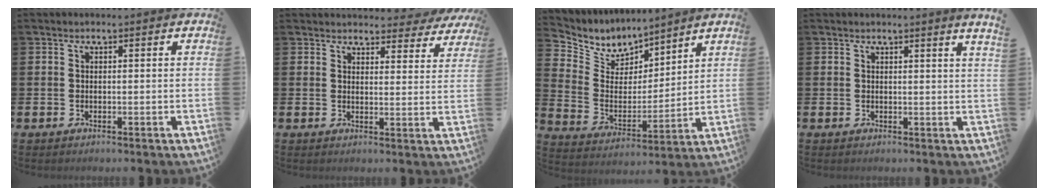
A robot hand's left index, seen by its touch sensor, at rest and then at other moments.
{"total": 3.5, "force": [3.3, 1.1, 0.2], "torque": [-0.002, -0.022, 0.056]}
{"total": 6.7, "force": [6.2, 2.6, 0.2], "torque": [-0.049, -0.051, 0.112]}
{"total": 1.3, "force": [1.1, -0.6, 0.3], "torque": [0.001, -0.010, 0.019]}